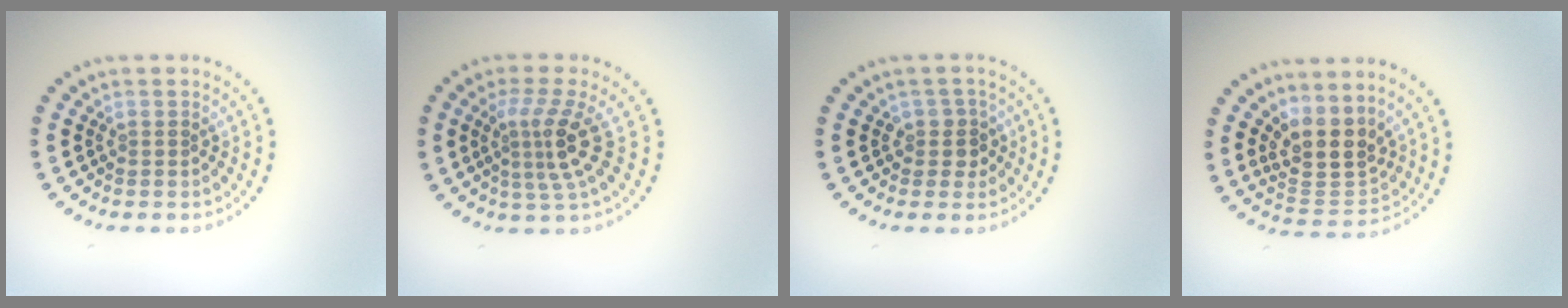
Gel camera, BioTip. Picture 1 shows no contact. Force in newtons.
{"total": 3.8, "press": 2.7, "slide": 2.8}
{"total": 2.0, "press": 1.6, "slide": 1.1}
{"total": 4.2, "press": 3.6, "slide": 2.2}